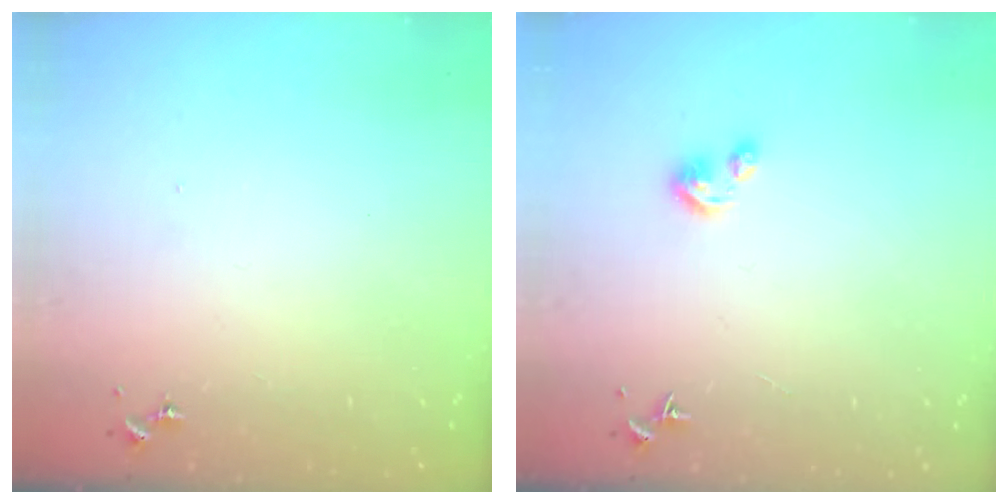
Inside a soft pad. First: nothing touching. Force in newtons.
{"total": 2.8, "press": 2.8, "slide": 0.2}